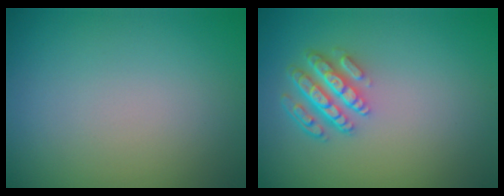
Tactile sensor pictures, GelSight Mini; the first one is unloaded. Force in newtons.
{"total": 4.5, "press": 3.3, "slide": 3.0}